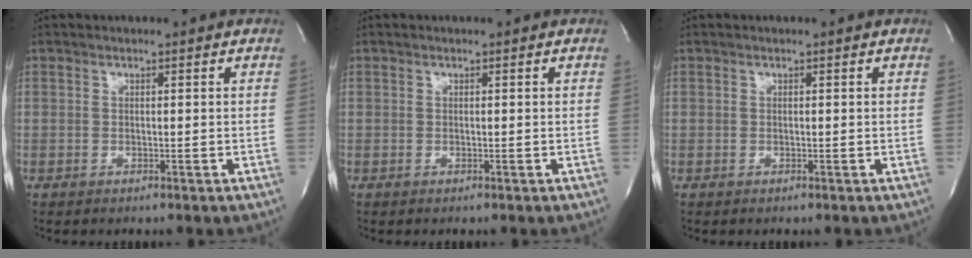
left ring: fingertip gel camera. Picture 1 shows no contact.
{"total": 0.0}
{"total": 0.0}